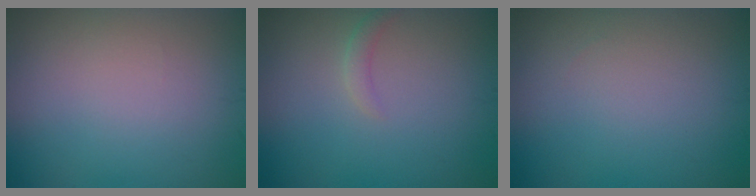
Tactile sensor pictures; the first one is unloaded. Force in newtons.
{"total": 1.0, "press": 1.0, "slide": 0.1}
{"total": 0.0}